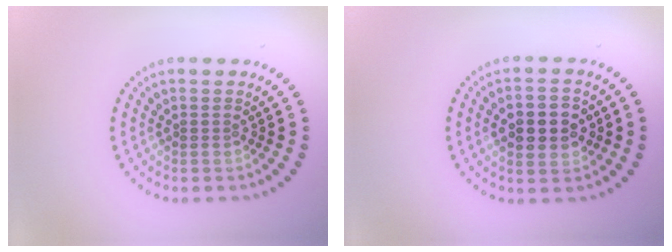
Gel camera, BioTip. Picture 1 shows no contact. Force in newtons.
{"total": 4.5, "press": 4.5, "slide": 0.3}